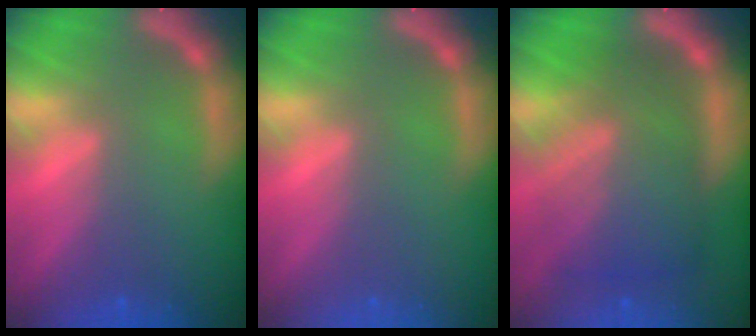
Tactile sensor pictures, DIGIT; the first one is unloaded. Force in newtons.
{"total": 0.0}
{"total": 9.4}